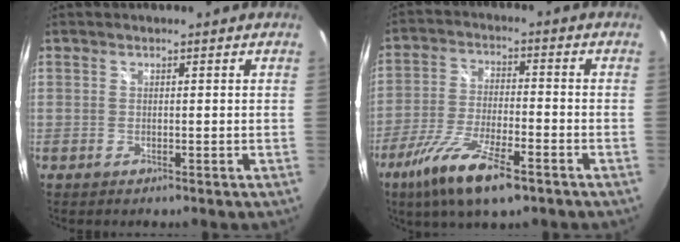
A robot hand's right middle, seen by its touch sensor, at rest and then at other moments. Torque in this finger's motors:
{"motor_torque": [1.36, -0.77, 0.30, 0.21]}